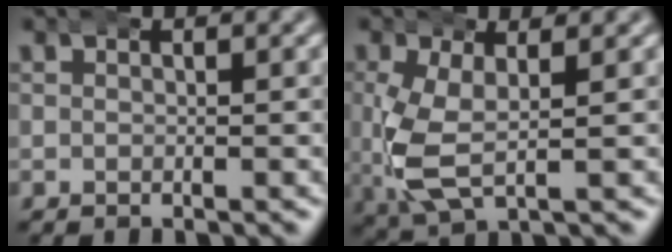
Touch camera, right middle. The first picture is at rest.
{"total": 5.3, "force": [-0.4, 3.2, 4.3], "torque": [-0.116, -0.015, 0.003]}